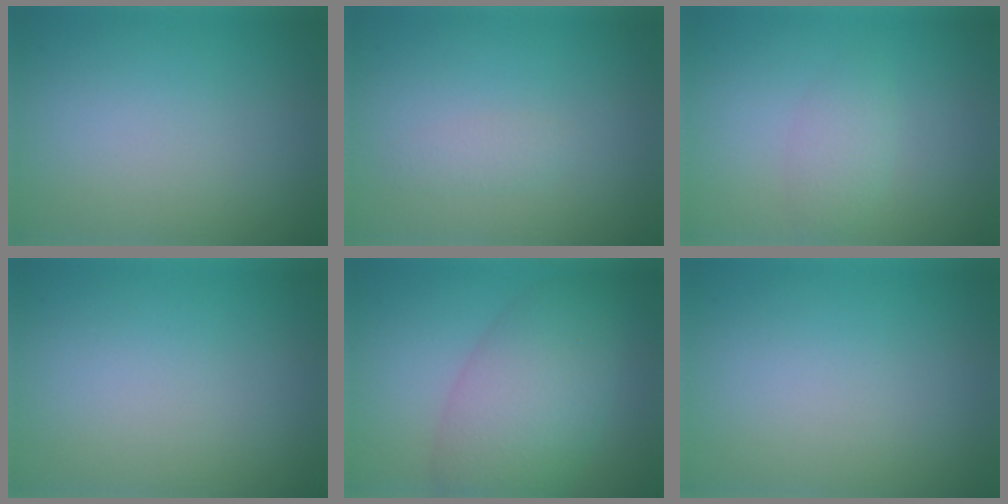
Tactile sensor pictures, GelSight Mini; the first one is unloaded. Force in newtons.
{"total": 1.0, "press": 1.0, "slide": 0.0}
{"total": 1.8, "press": 1.8, "slide": 0.1}
{"total": 0.0}
{"total": 7.7, "press": 7.7, "slide": 0.0}
{"total": 0.0}